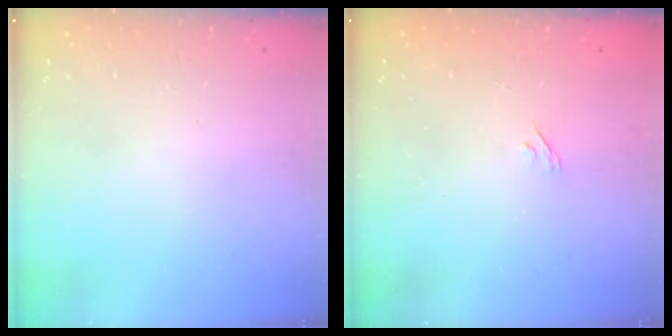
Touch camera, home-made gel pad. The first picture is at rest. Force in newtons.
{"total": 2.2, "press": 1.9, "slide": 1.1}